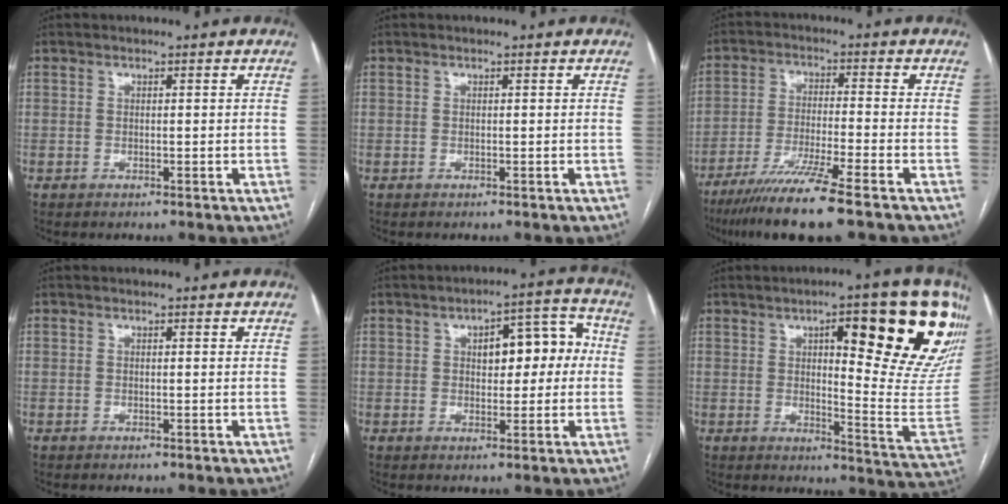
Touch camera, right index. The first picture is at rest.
{"total": 0.0}
{"total": 11.1, "force": [-8.0, -0.9, 7.7], "torque": [-0.138, -0.033, -0.138]}
{"total": 0.0}
{"total": 8.5, "force": [1.3, 3.9, 7.5], "torque": [-0.092, 0.039, 0.020]}
{"total": 23.0, "force": [11.1, 4.4, 19.7], "torque": [-0.203, -0.003, 0.142]}